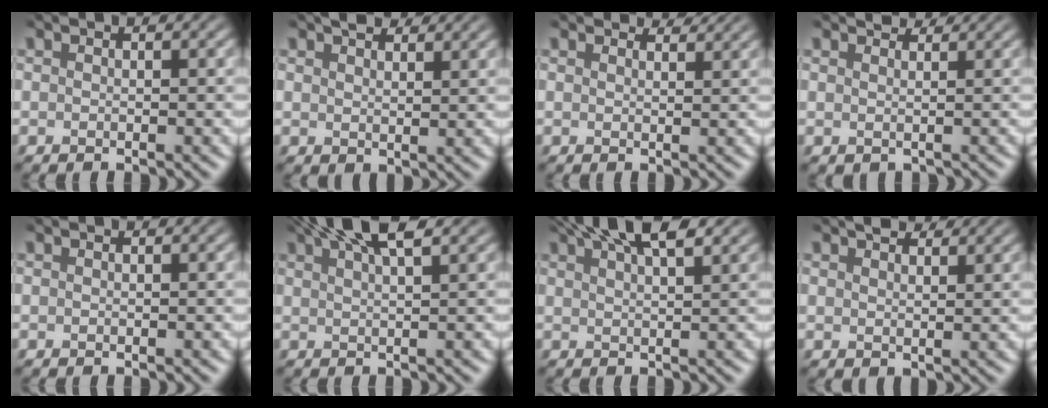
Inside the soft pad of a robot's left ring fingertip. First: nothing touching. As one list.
[{"total": 3.0, "force": [2.2, 1.4, 1.3], "torque": [-0.024, 0.005, 0.041]}, {"total": 2.7, "force": [2.6, 0.2, 0.5], "torque": [-0.017, 0.002, 0.032]}, {"total": 2.2, "force": [1.9, 1.0, 0.5], "torque": [-0.015, -0.003, 0.023]}, {"total": 0.0}, {"total": 5.4, "force": [3.6, 1.1, 3.9], "torque": [-0.046, 0.020, 0.052]}, {"total": 5.9, "force": [4.2, 1.4, 3.9], "torque": [-0.047, 0.021, 0.058]}, {"total": 2.6, "force": [2.0, 1.2, 1.0], "torque": [-0.020, 0.004, 0.037]}]